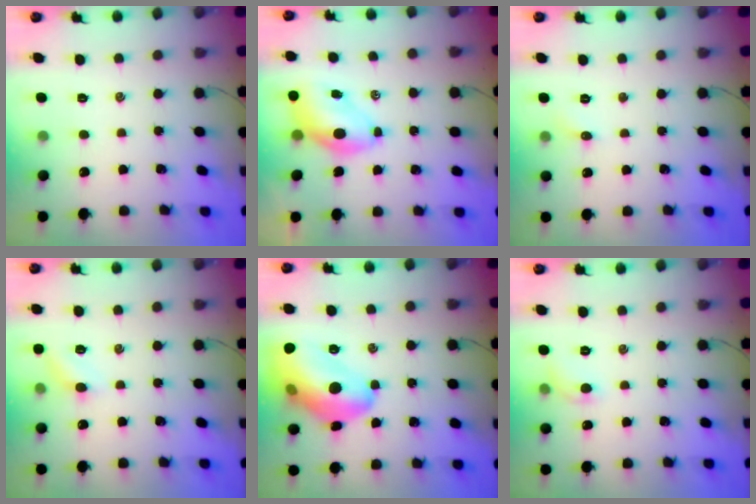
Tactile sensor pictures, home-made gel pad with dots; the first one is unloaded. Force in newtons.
{"total": 6.8, "press": 6.6, "slide": 1.7}
{"total": 3.7, "press": 3.5, "slide": 1.3}
{"total": 6.5, "press": 6.2, "slide": 2.0}
{"total": 19.7, "press": 19.5, "slide": 3.0}
{"total": 5.9, "press": 5.7, "slide": 1.5}